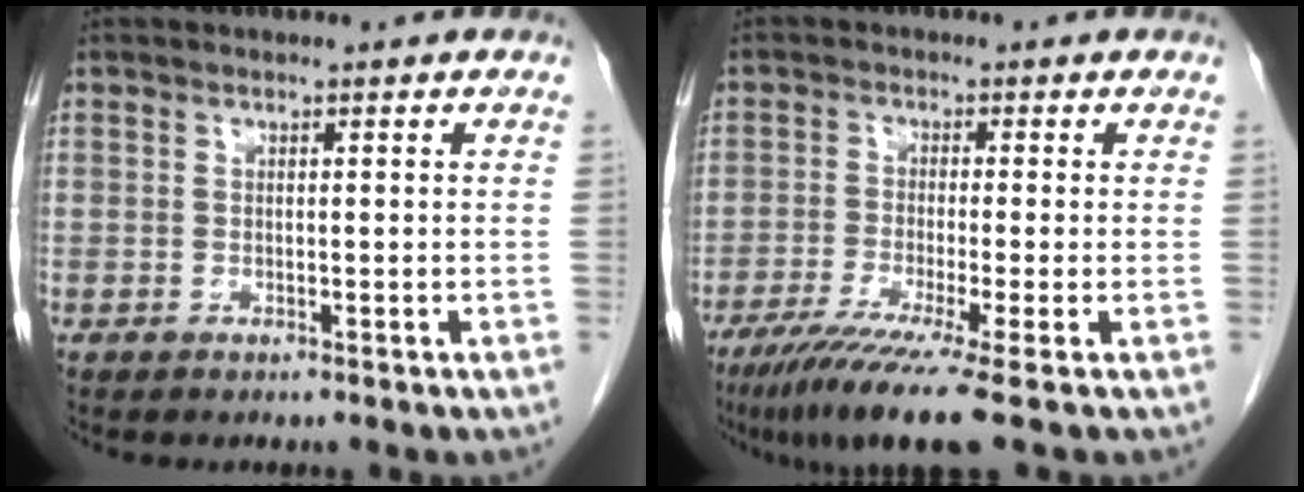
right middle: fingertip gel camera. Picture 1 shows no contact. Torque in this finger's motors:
{"motor_torque": [1.22, -0.92, 0.36, 0.09]}